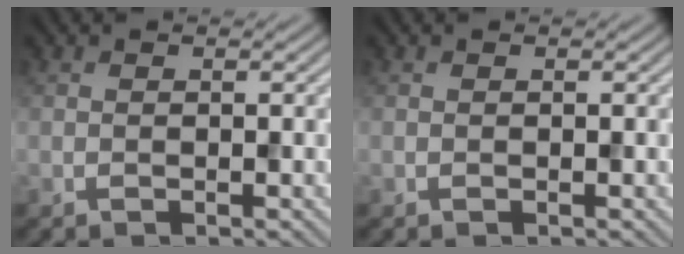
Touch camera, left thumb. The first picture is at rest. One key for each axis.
{"total": 0.0}